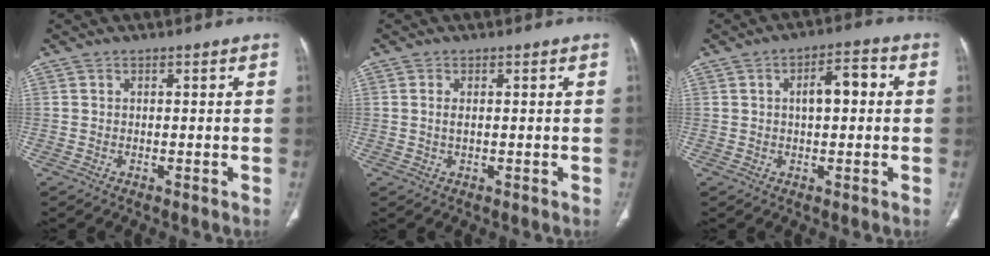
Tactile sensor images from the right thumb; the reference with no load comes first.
{"total": 1.4, "force": [0.2, 0.6, 1.2], "torque": [-0.029, 0.000, 0.006]}
{"total": 6.3, "force": [0.8, 3.0, 5.5], "torque": [-0.078, 0.020, 0.005]}